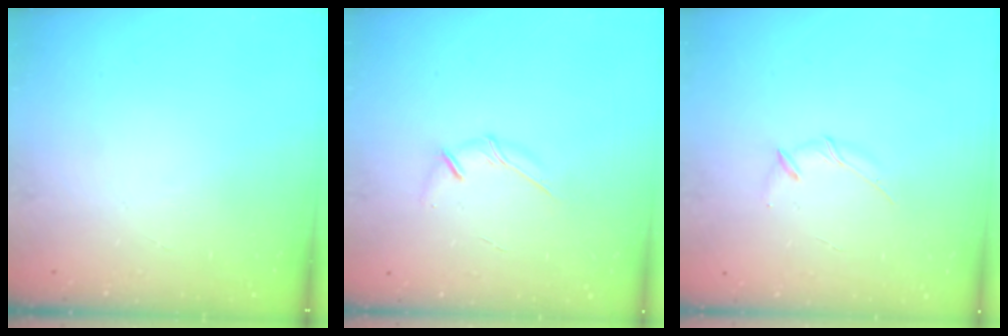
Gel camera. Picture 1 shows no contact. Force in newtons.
{"total": 5.4, "press": 5.3, "slide": 1.0}
{"total": 3.0, "press": 2.9, "slide": 0.8}